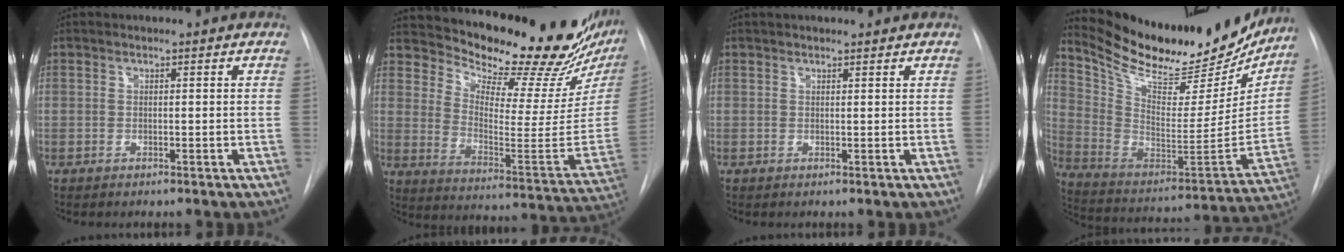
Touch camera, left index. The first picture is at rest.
{"total": 24.3, "force": [22.0, 3.5, 9.7], "torque": [-0.152, -0.102, 0.286]}
{"total": 3.6, "force": [3.3, 0.6, 1.1], "torque": [-0.014, 0.029, 0.044]}
{"total": 27.1, "force": [23.7, 7.5, 10.8], "torque": [-0.189, -0.039, 0.352]}